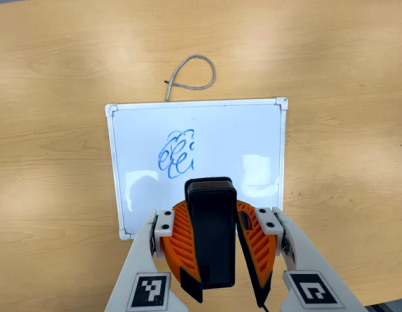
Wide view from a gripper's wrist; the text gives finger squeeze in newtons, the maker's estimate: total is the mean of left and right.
{"total": 10.9, "left": 10.4, "right": 11.4}